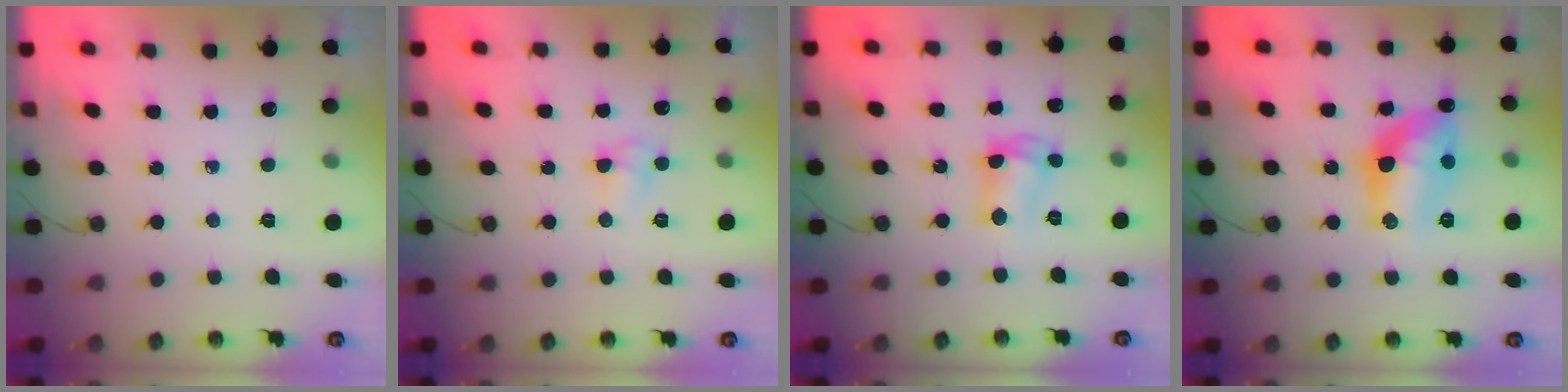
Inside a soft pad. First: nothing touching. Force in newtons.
{"total": 4.2, "press": 4.2, "slide": 0.8}
{"total": 6.7, "press": 6.7, "slide": 0.2}
{"total": 13.2, "press": 13.2, "slide": 0.5}